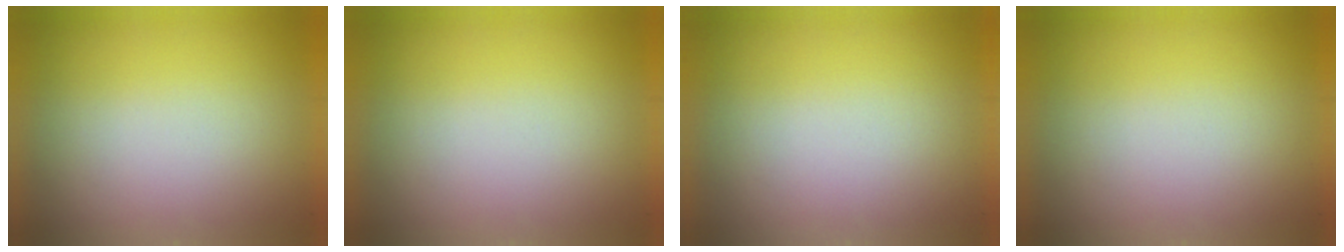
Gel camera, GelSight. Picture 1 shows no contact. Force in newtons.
{"total": 0.0}
{"total": 0.0}
{"total": 0.0}